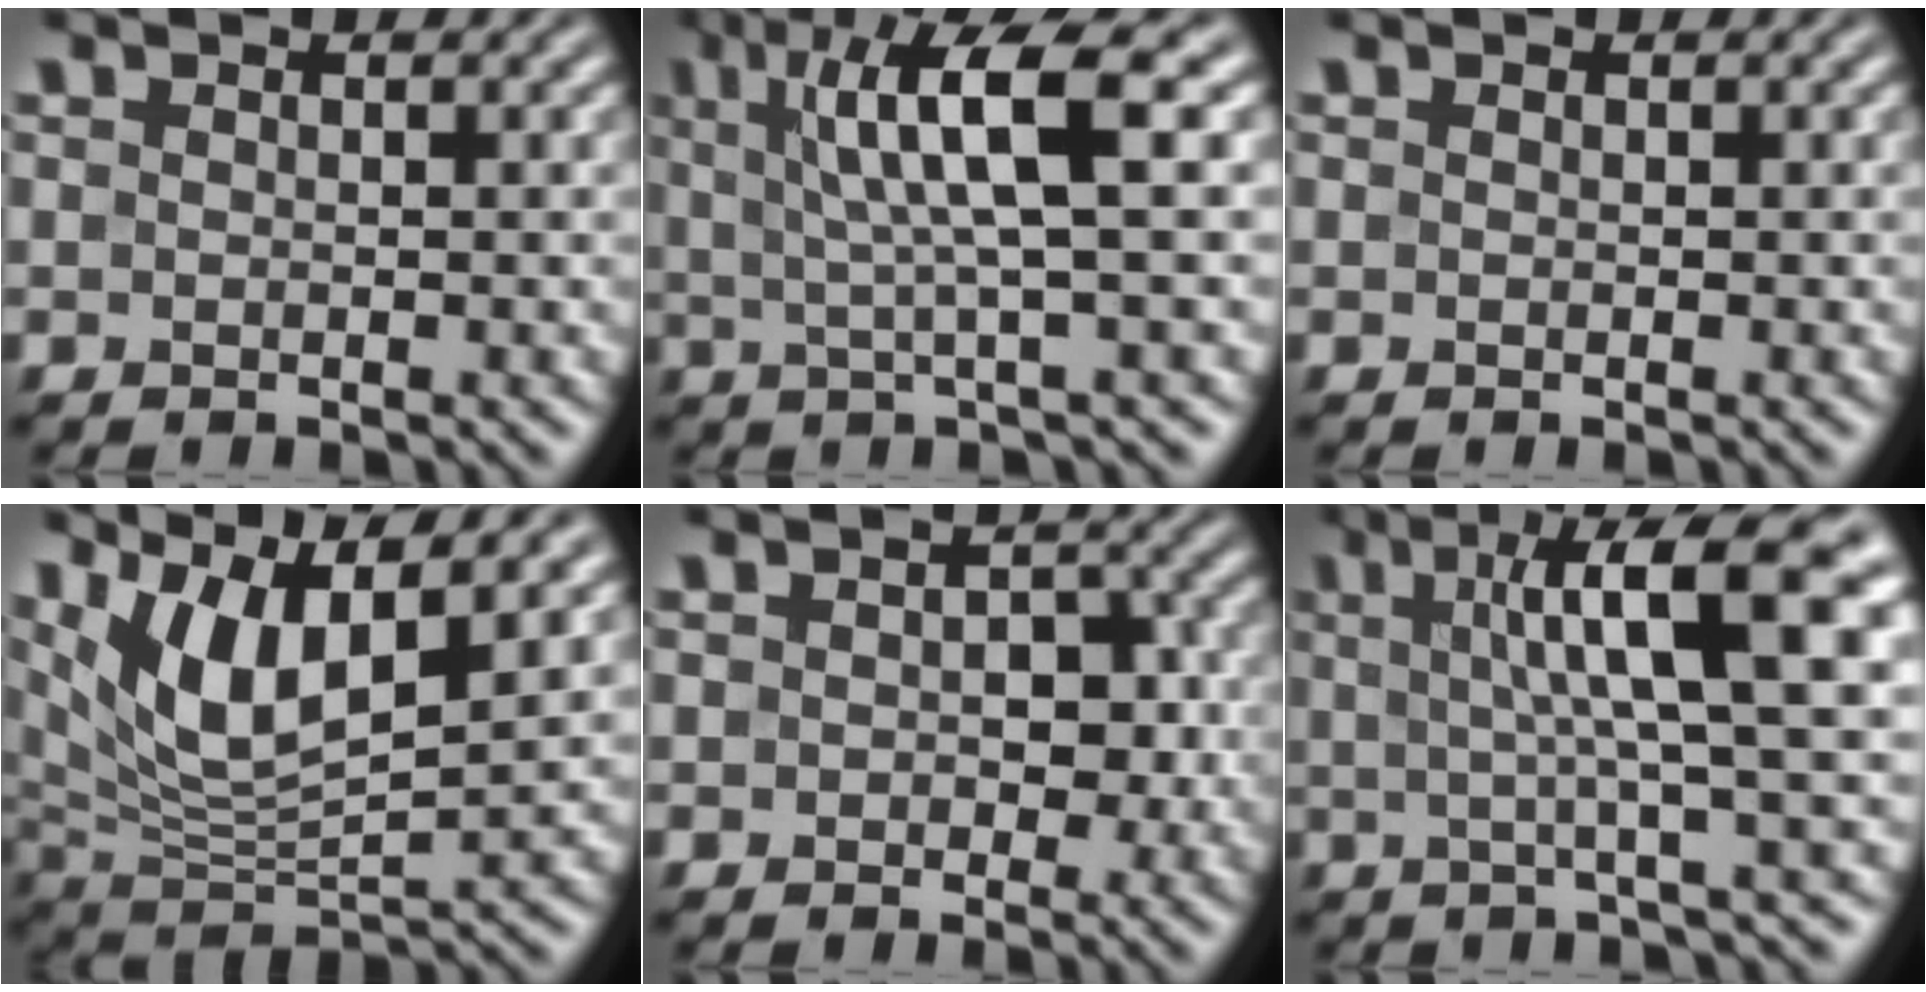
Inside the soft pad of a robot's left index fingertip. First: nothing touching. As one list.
[{"total": 7.7, "force": [2.1, 1.3, 7.3], "torque": [-0.118, 0.007, 0.033]}, {"total": 0.0}, {"total": 8.4, "force": [3.8, 2.8, 6.9], "torque": [-0.143, -0.006, 0.073]}, {"total": 2.7, "force": [-0.2, 1.9, 1.9], "torque": [-0.025, -0.003, -0.005]}, {"total": 9.5, "force": [2.0, 1.5, 9.1], "torque": [-0.117, 0.017, 0.027]}]